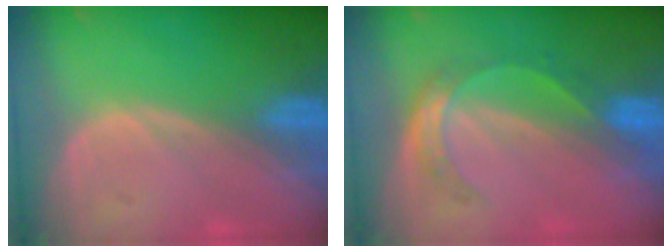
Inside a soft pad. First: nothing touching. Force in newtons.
{"total": 5.5, "press": 4.8, "slide": 2.8}